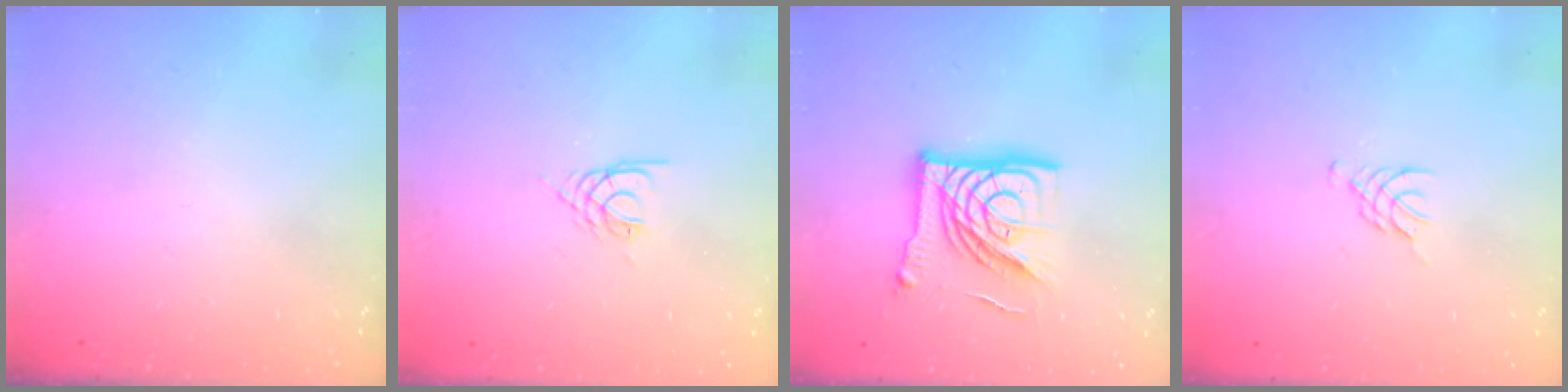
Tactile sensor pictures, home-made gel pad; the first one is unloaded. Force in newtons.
{"total": 3.3, "press": 3.2, "slide": 0.5}
{"total": 17.0, "press": 16.9, "slide": 0.9}
{"total": 2.8, "press": 2.8, "slide": 0.5}